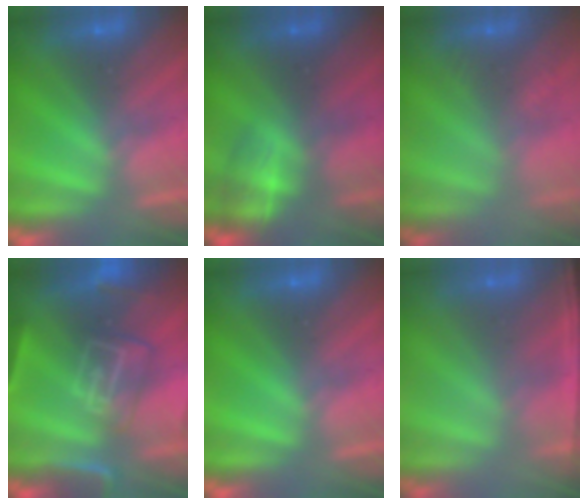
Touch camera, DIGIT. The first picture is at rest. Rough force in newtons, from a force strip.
{"total": 2.3}
{"total": 2.4}
{"total": 7.8}
{"total": 0.0}
{"total": 1.5}